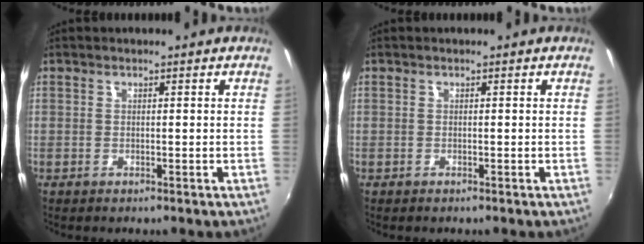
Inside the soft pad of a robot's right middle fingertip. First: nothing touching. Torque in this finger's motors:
{"motor_torque": [0.32, -0.24, -0.02, 0.00]}